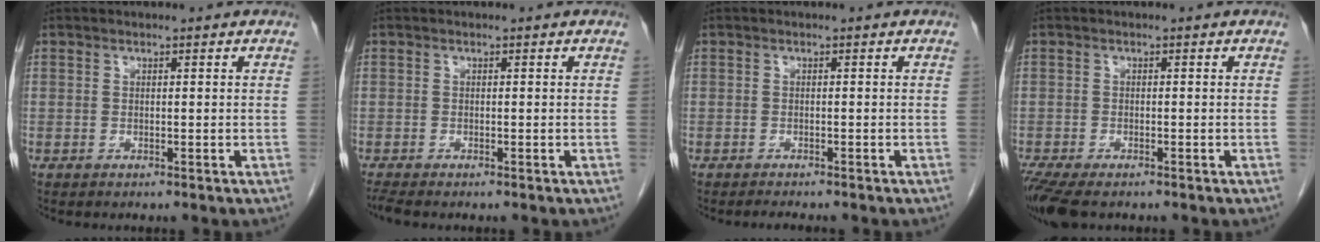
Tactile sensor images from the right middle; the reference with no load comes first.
{"total": 1.3, "force": [-1.2, -0.1, 0.5], "torque": [-0.018, -0.006, -0.025]}
{"total": 2.2, "force": [-2.0, 0.2, 0.9], "torque": [-0.016, -0.004, -0.024]}
{"total": 6.4, "force": [-4.9, 2.1, 3.6], "torque": [-0.067, -0.015, -0.084]}